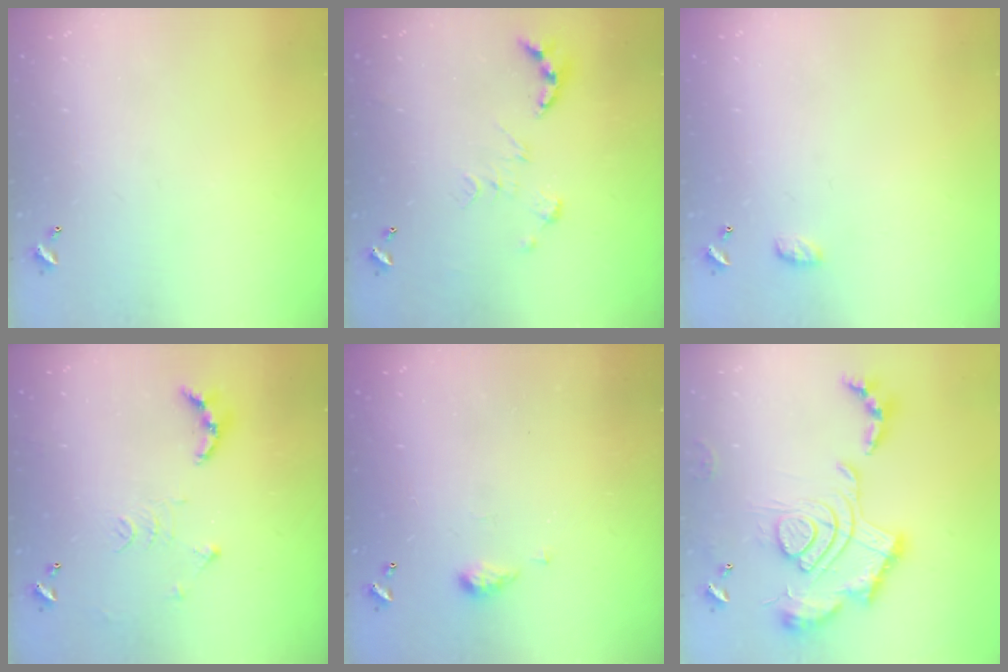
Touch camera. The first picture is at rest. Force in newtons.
{"total": 0.0}
{"total": 3.4, "press": 3.4, "slide": 0.5}
{"total": 10.3, "press": 10.2, "slide": 1.0}
{"total": 3.1, "press": 3.1, "slide": 0.6}
{"total": 2.5, "press": 1.9, "slide": 1.7}